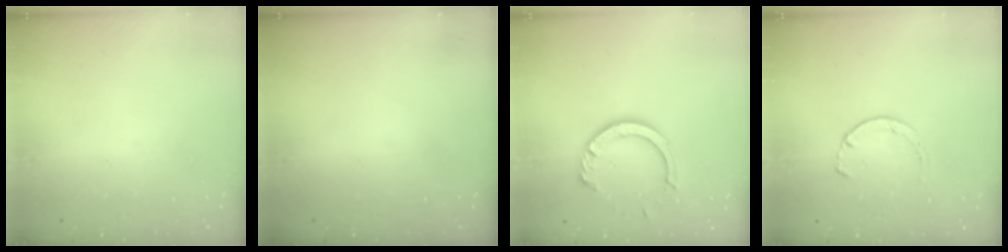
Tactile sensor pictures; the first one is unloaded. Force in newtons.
{"total": 0.0}
{"total": 10.0, "press": 10.0, "slide": 0.9}
{"total": 1.5, "press": 1.5, "slide": 0.3}